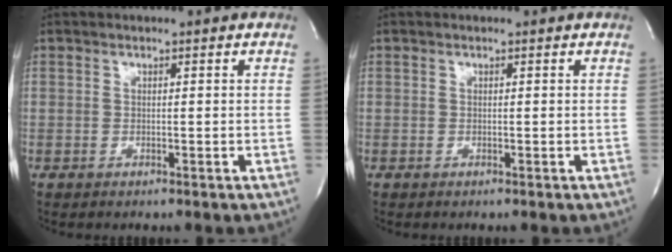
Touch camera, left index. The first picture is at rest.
{"total": 0.0}